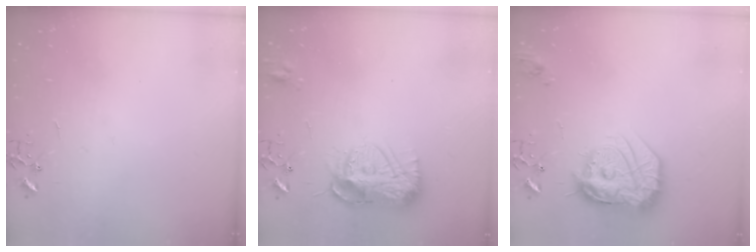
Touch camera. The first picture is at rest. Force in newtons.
{"total": 12.6, "press": 12.6, "slide": 1.1}
{"total": 19.3, "press": 19.2, "slide": 1.7}